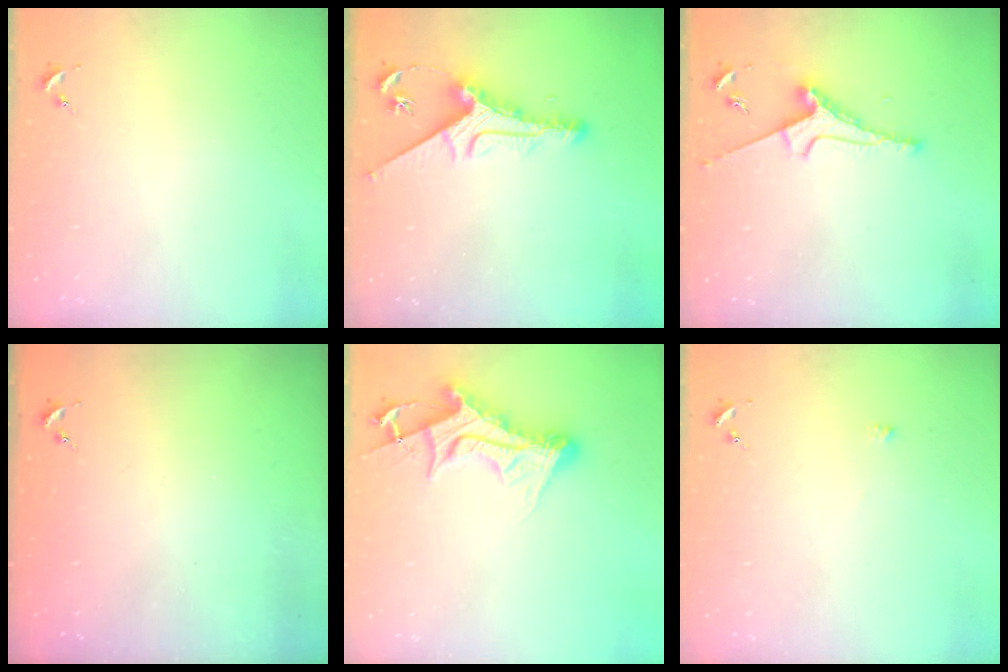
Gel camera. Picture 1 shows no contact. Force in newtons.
{"total": 11.1, "press": 11.0, "slide": 1.0}
{"total": 7.6, "press": 7.5, "slide": 1.2}
{"total": 0.0}
{"total": 13.9, "press": 13.9, "slide": 1.2}
{"total": 4.3, "press": 4.3, "slide": 0.2}